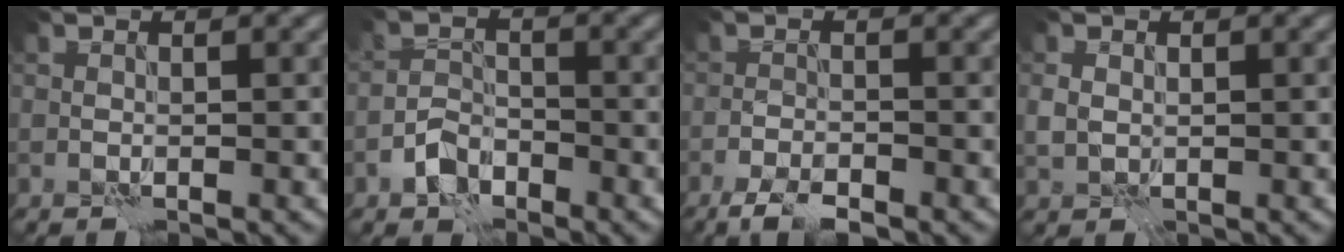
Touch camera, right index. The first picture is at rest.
{"total": 2.8, "force": [-1.9, 1.6, 1.2], "torque": [-0.018, 0.009, -0.041]}
{"total": 3.2, "force": [-2.5, 0.9, 1.8], "torque": [-0.033, -0.003, -0.051]}
{"total": 1.4, "force": [0.2, 1.2, 0.8], "torque": [-0.019, 0.000, 0.006]}